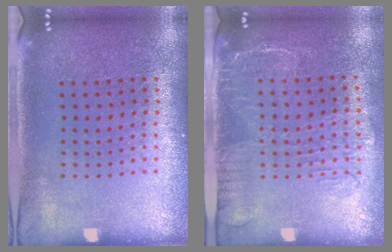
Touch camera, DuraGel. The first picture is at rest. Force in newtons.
{"total": 1.7, "press": 1.3, "slide": 1.0}